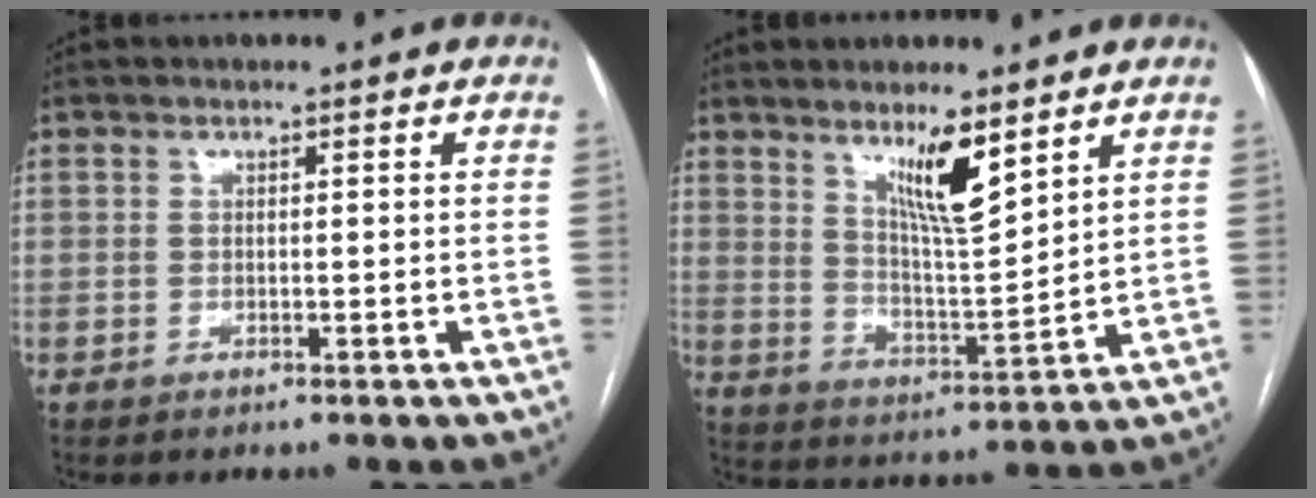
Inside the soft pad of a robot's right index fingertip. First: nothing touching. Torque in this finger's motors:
{"motor_torque": [0.96, 0.95, 0.51, 0.10]}